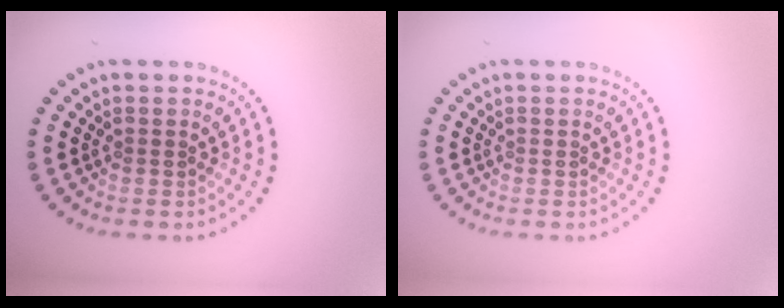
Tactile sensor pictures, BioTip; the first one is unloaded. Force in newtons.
{"total": 0.0}